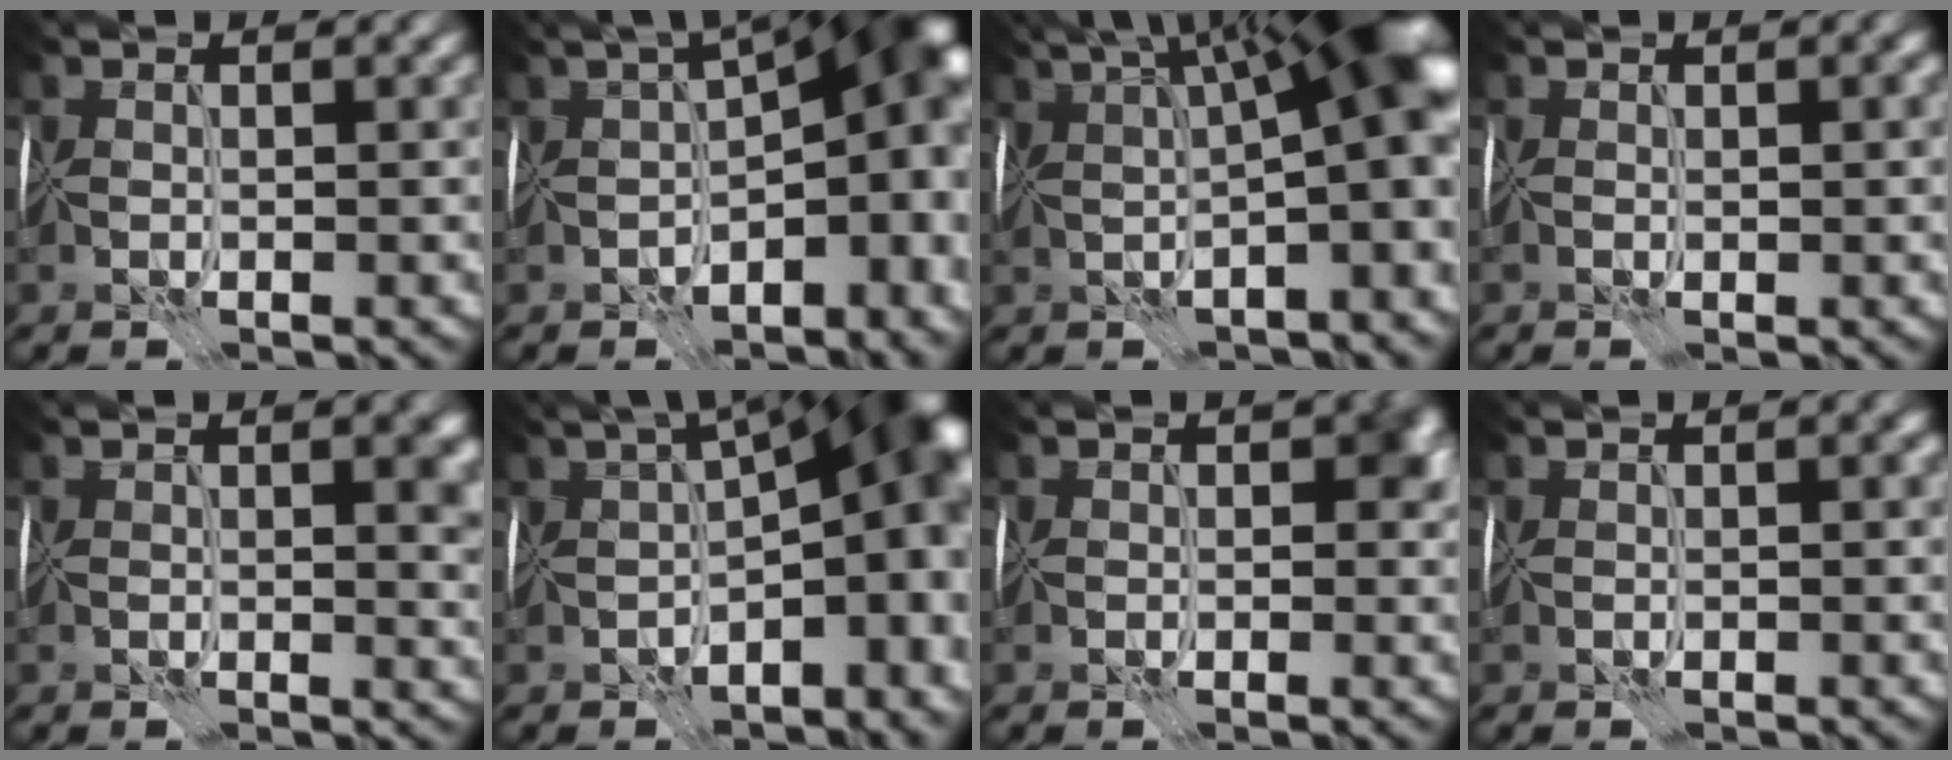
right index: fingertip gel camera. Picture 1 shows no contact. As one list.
[{"total": 14.4, "force": [-2.6, 7.2, 12.1], "torque": [-0.140, -0.009, -0.023]}, {"total": 14.6, "force": [3.2, 4.4, 13.5], "torque": [-0.147, 0.039, 0.052]}, {"total": 0.5, "force": [-0.1, 0.4, 0.4], "torque": [-0.005, 0.004, -0.001]}, {"total": 3.6, "force": [0.8, 1.5, 3.2], "torque": [-0.039, -0.002, 0.014]}, {"total": 16.9, "force": [-1.5, 8.0, 14.8], "torque": [-0.171, -0.012, 0.003]}, {"total": 2.8, "force": [0.2, 2.1, 1.8], "torque": [-0.015, 0.000, 0.000]}, {"total": 0.0}]